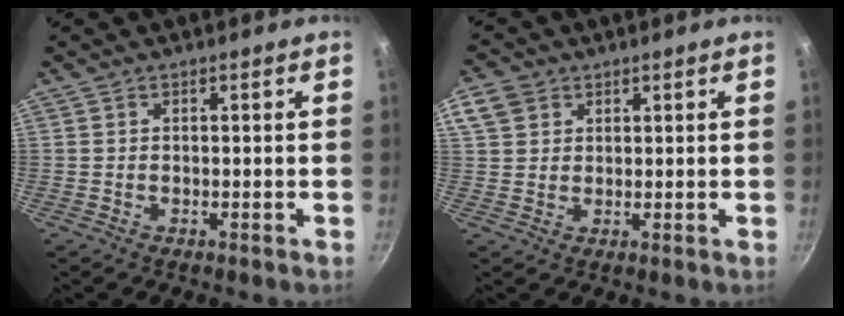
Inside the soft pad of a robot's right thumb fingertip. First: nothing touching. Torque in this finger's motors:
{"motor_torque": [-0.94, 1.37, 0.26, -0.09, 0.17]}